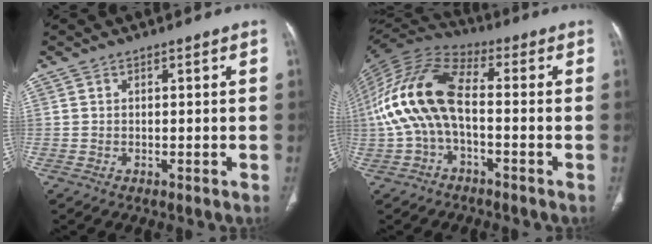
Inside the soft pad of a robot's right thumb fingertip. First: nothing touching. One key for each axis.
{"total": 15.7, "fx": -1.5, "fy": 8.0, "fz": 13.4, "tx": -0.276, "ty": 0.038, "tz": -0.038}